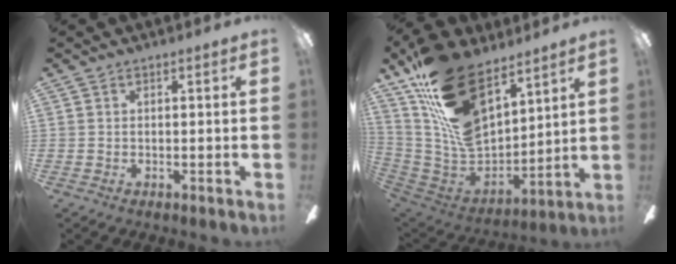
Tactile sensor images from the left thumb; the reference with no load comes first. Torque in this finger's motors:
{"motor_torque": [0.85, 0.97, 1.20, -1.57, 0.24]}